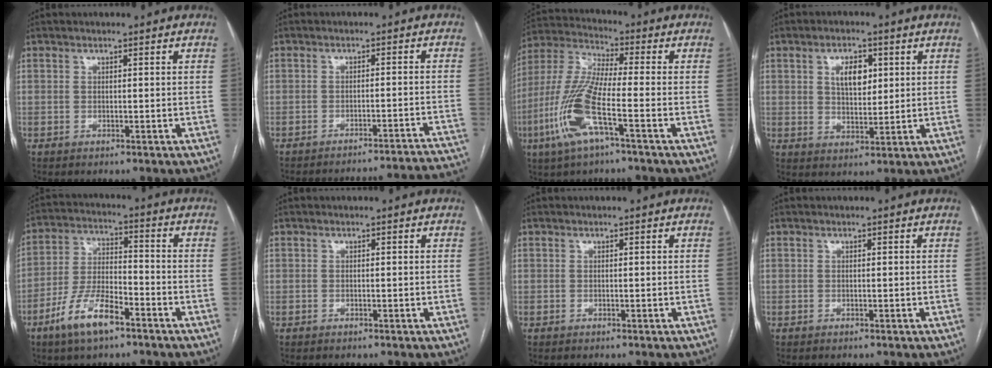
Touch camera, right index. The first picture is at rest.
{"total": 20.5, "force": [-20.1, -0.8, 3.9], "torque": [-0.024, -0.003, -0.231]}
{"total": 13.0, "force": [-4.9, 1.7, 11.9], "torque": [-0.268, -0.005, -0.102]}
{"total": 5.6, "force": [1.9, 3.0, 4.4], "torque": [-0.074, 0.005, 0.036]}
{"total": 10.4, "force": [-6.2, 3.3, 7.6], "torque": [-0.162, 0.002, -0.116]}
{"total": 0.0}
{"total": 0.0}
{"total": 0.0}